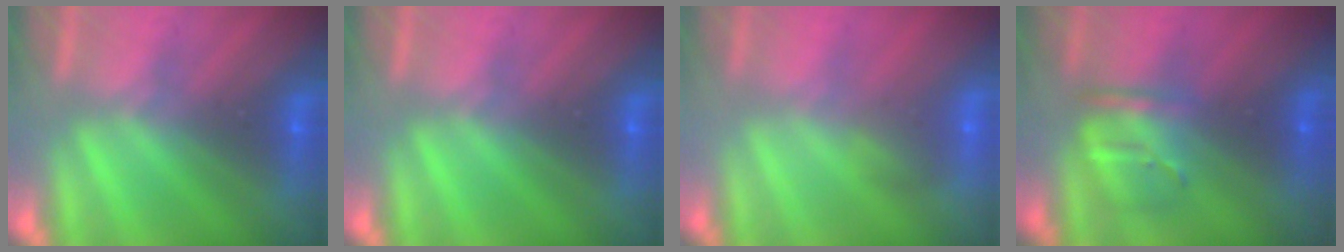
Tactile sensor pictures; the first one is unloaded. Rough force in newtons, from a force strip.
{"total": 0.0}
{"total": 2.8}
{"total": 3.4}